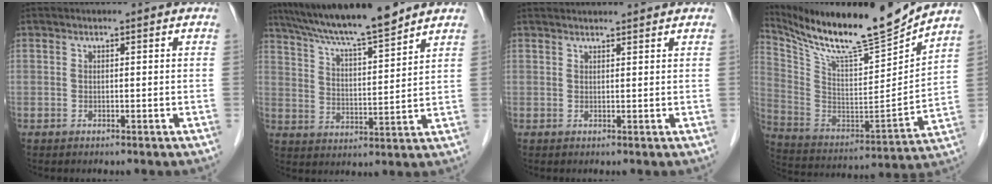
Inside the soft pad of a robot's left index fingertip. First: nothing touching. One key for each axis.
{"total": 13.6, "fx": 11.9, "fy": 0.1, "fz": 6.6, "tx": -0.117, "ty": 0.012, "tz": 0.198}
{"total": 5.4, "fx": 5.2, "fy": 0.2, "fz": 1.3, "tx": -0.015, "ty": 0.028, "tz": 0.061}
{"total": 19.0, "fx": 17.2, "fy": 0.1, "fz": 8.0, "tx": -0.165, "ty": -0.040, "tz": 0.297}